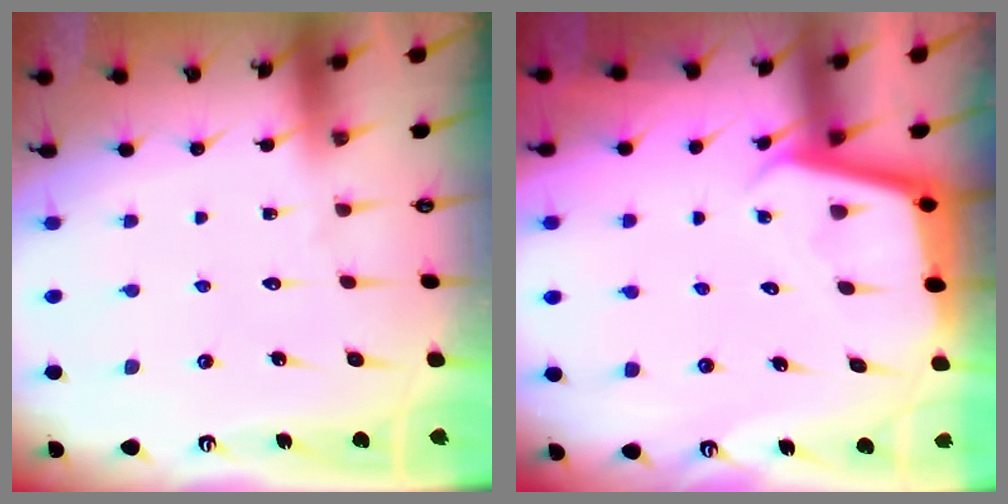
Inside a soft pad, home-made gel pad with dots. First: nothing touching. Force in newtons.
{"total": 3.3, "press": 3.3, "slide": 0.2}